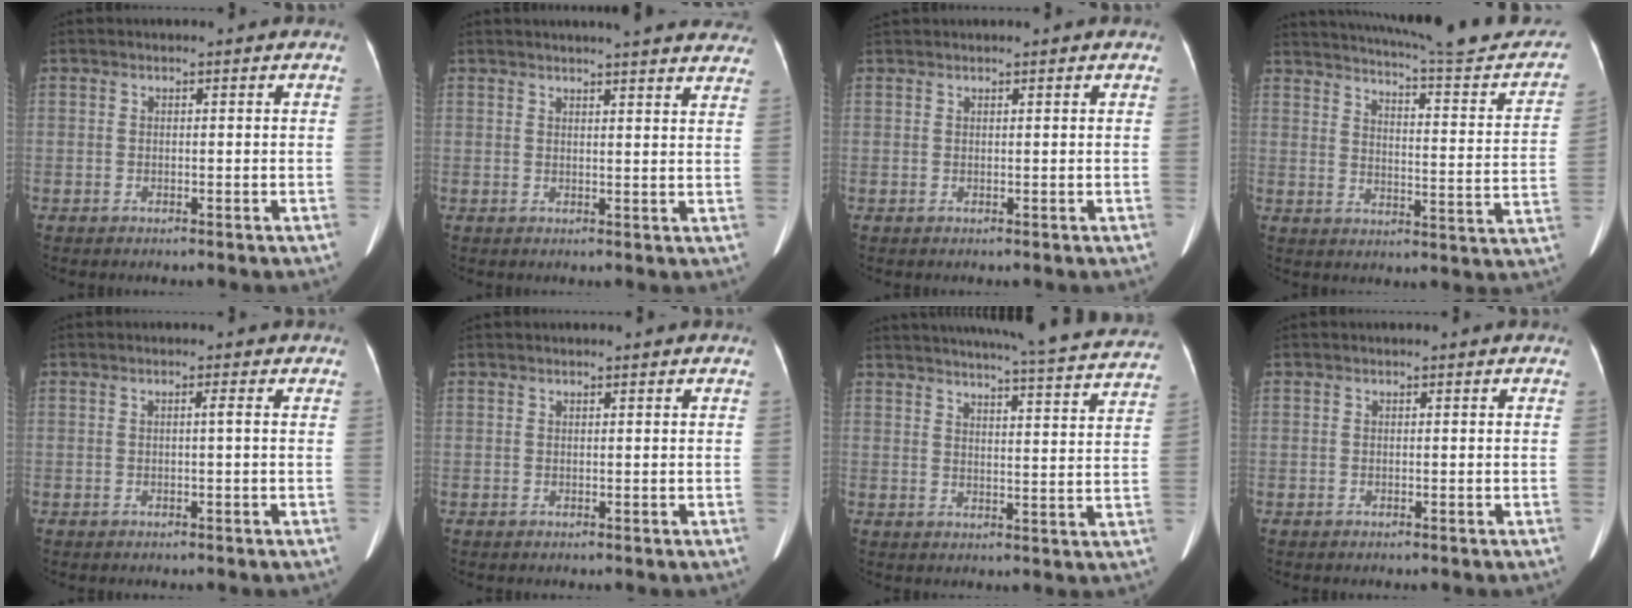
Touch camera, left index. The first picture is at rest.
{"total": 17.8, "force": [16.2, 2.2, 7.0], "torque": [-0.080, -0.010, 0.179]}
{"total": 2.6, "force": [2.4, 0.1, 0.9], "torque": [-0.010, 0.033, 0.040]}
{"total": 23.1, "force": [20.8, 1.9, 9.9], "torque": [-0.137, -0.048, 0.259]}
{"total": 0.8, "force": [0.0, -0.2, 0.8], "torque": [-0.010, 0.003, 0.000]}
{"total": 0.6, "force": [0.6, 0.0, 0.2], "torque": [-0.006, 0.006, 0.012]}
{"total": 24.6, "force": [22.7, 1.2, 9.4], "torque": [-0.138, -0.041, 0.270]}
{"total": 0.0}